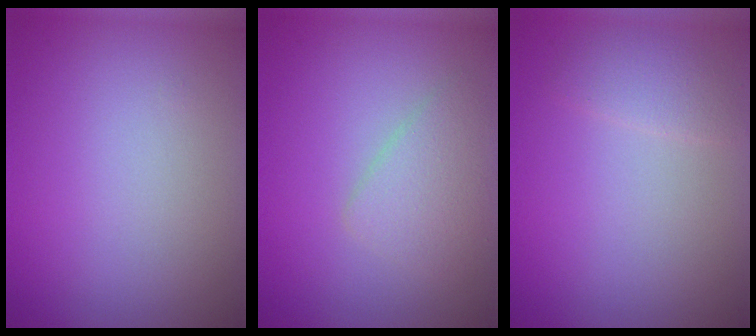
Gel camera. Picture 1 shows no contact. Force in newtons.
{"total": 2.6, "press": 2.6, "slide": 0.1}
{"total": 1.5, "press": 1.5, "slide": 0.1}